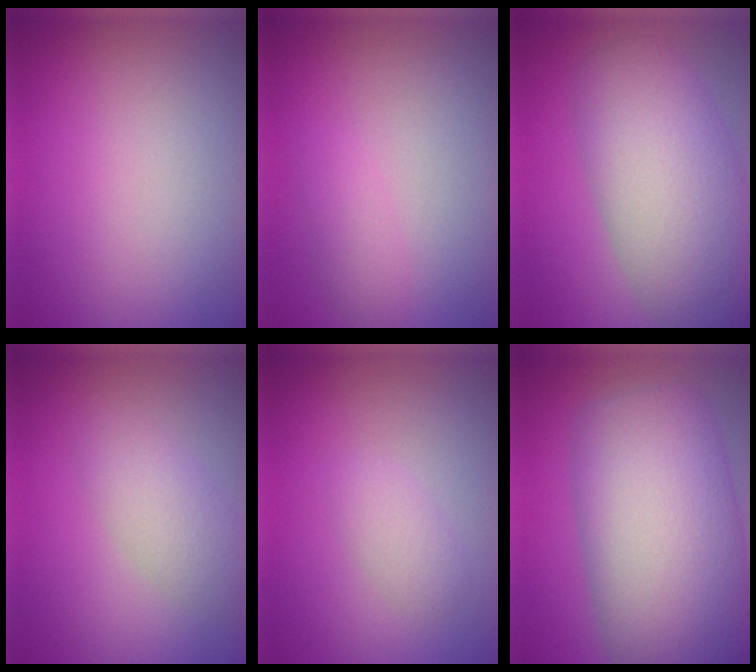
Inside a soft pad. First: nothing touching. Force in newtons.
{"total": 1.3, "press": 1.3, "slide": 0.0}
{"total": 9.5, "press": 9.5, "slide": 0.6}
{"total": 2.9, "press": 2.9, "slide": 0.1}
{"total": 1.5, "press": 1.5, "slide": 0.0}
{"total": 13.9, "press": 13.9, "slide": 0.4}